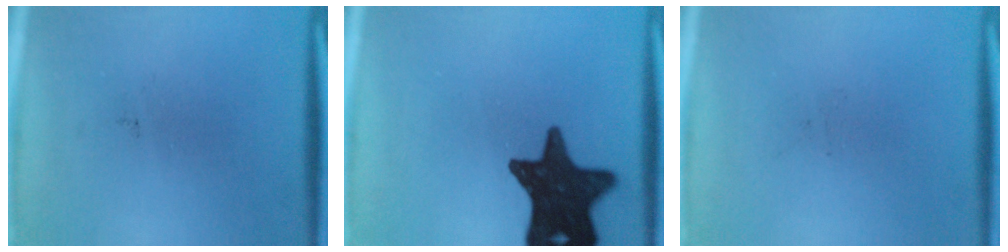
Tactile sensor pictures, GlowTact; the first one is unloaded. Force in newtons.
{"total": 16.0}
{"total": 0.0}